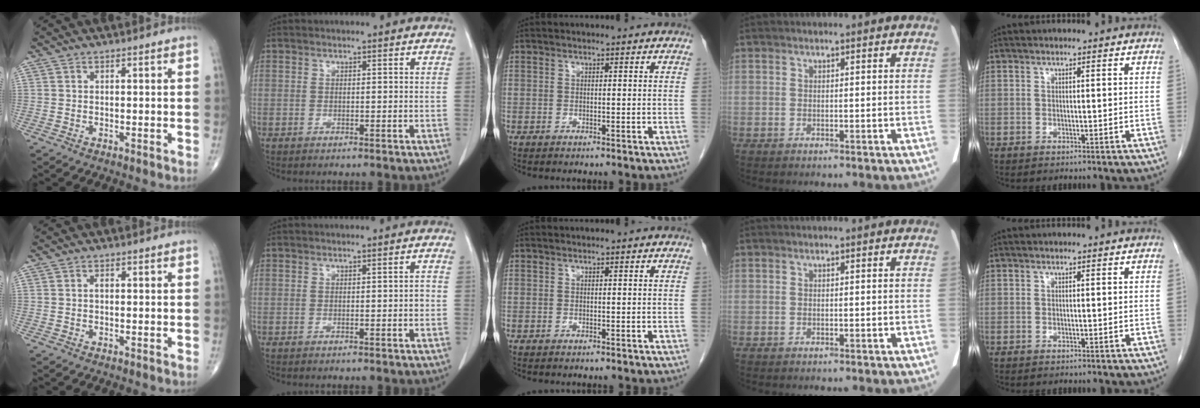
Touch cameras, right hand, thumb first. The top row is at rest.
{"thumb": {"total": 0.9, "force": [0.0, 0.6, 0.8], "torque": [-0.007, 0.004, -0.001]}, "index": {"total": 1.1, "force": [-0.4, 0.1, 1.0], "torque": [-0.009, 0.002, -0.005]}}